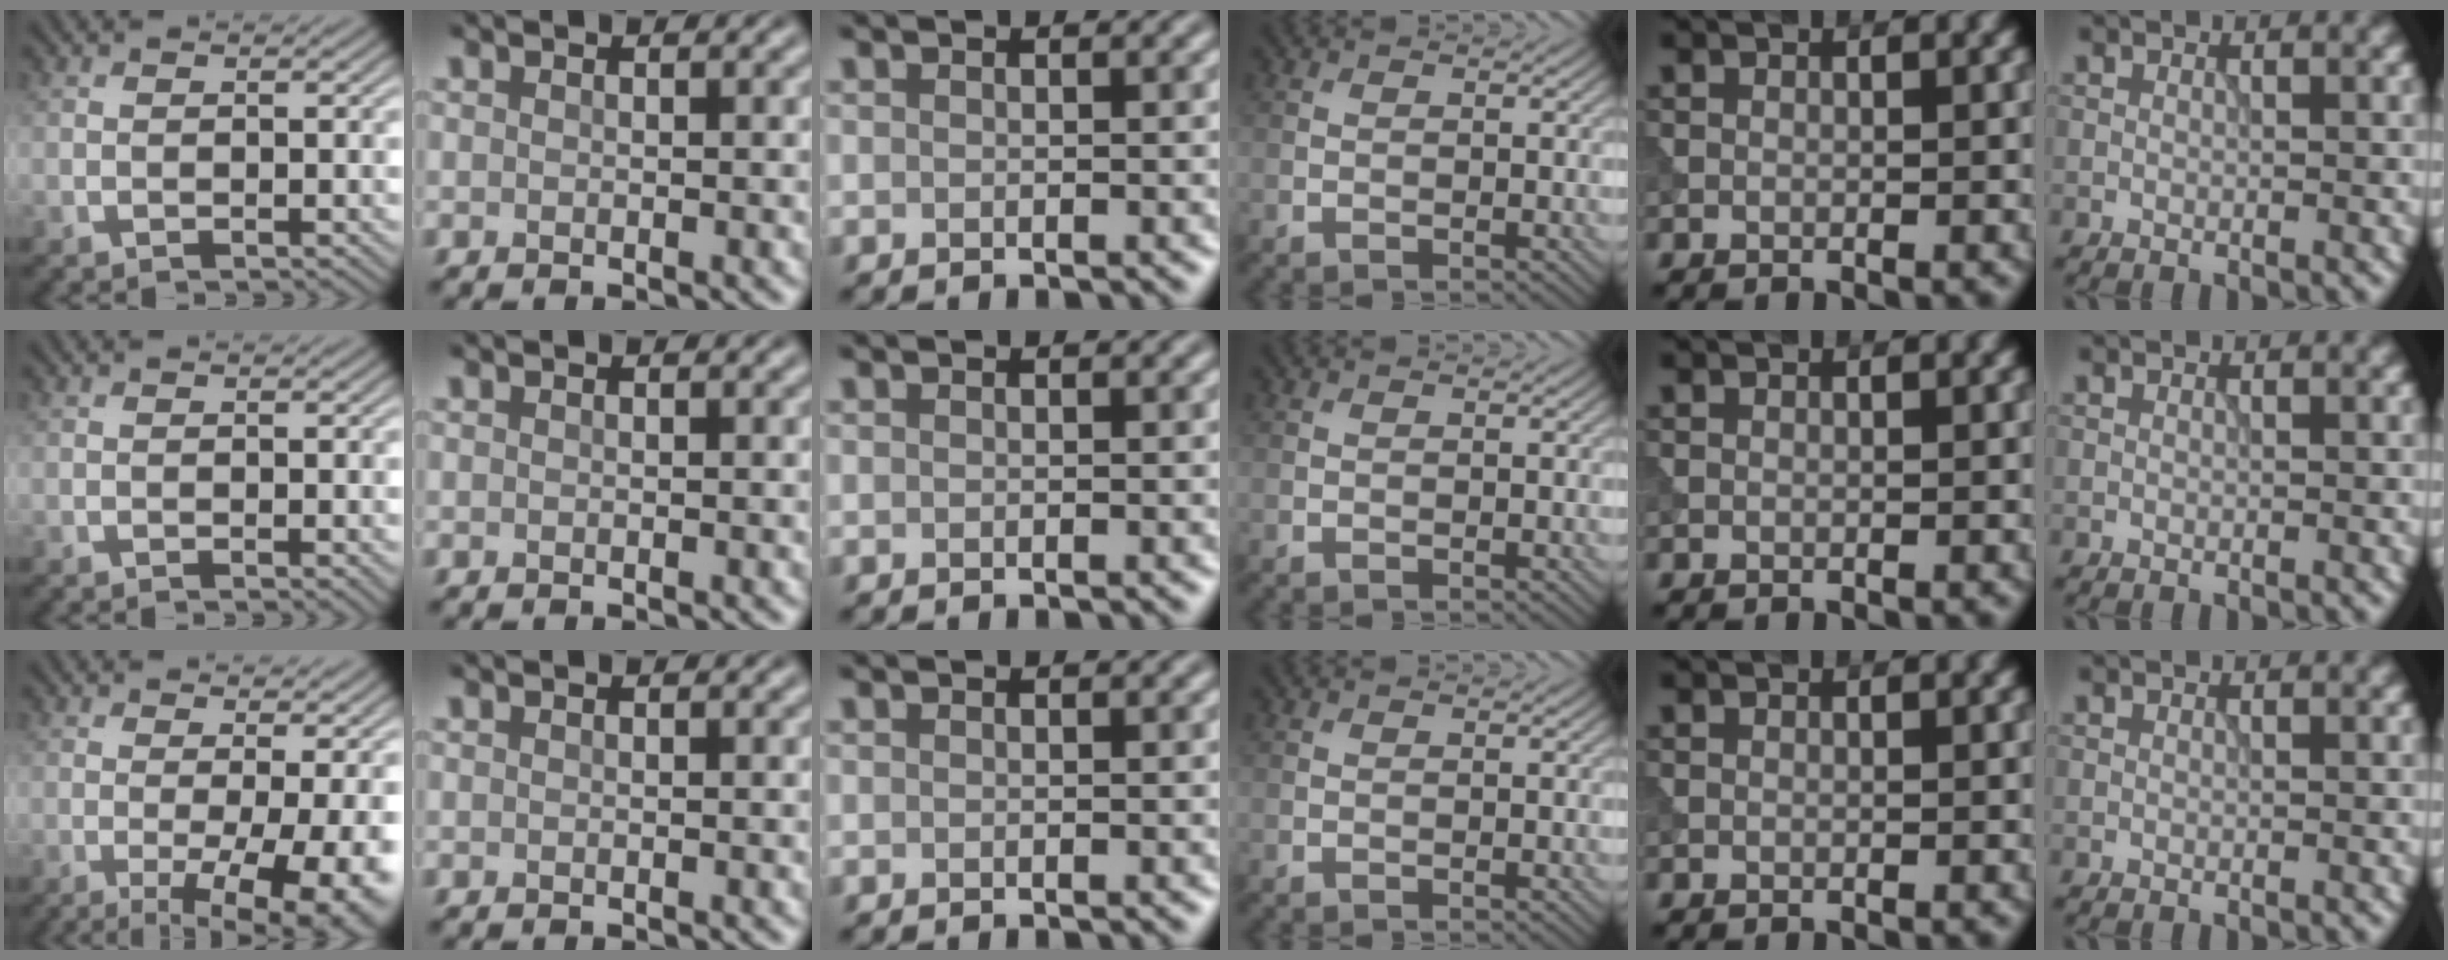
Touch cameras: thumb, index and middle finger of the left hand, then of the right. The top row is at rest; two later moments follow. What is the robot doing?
{"motion": "extract", "object": "tissue"}